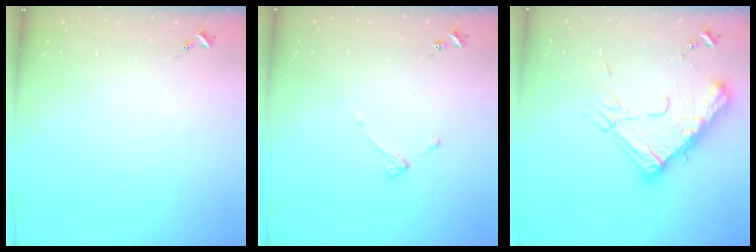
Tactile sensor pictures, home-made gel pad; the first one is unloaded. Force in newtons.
{"total": 3.0, "press": 3.0, "slide": 0.4}
{"total": 20.5, "press": 20.3, "slide": 2.3}